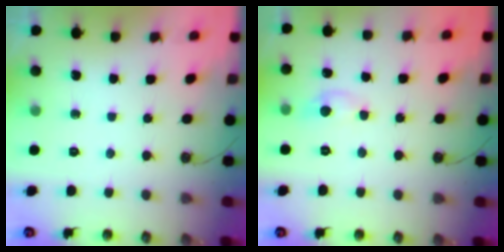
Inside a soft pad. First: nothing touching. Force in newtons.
{"total": 1.2, "press": 1.2, "slide": 0.2}